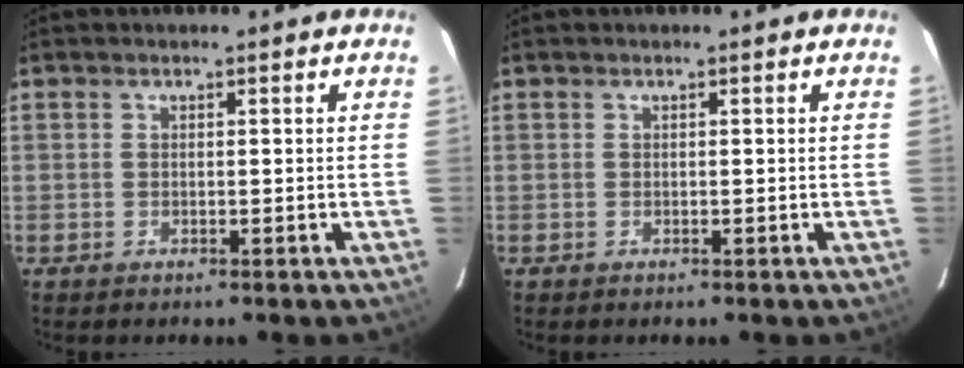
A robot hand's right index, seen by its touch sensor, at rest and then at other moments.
{"total": 0.0}